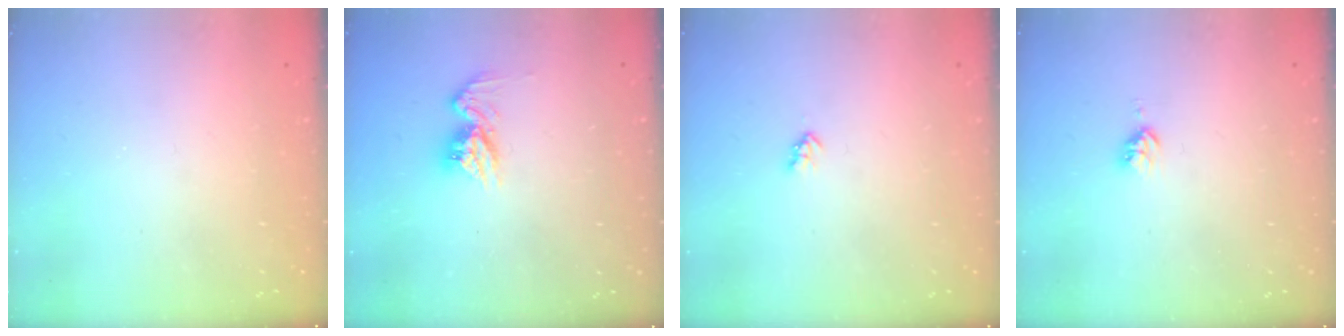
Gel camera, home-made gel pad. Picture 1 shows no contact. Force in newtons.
{"total": 10.0, "press": 9.9, "slide": 0.7}
{"total": 2.2, "press": 2.1, "slide": 0.4}
{"total": 3.4, "press": 3.4, "slide": 0.5}